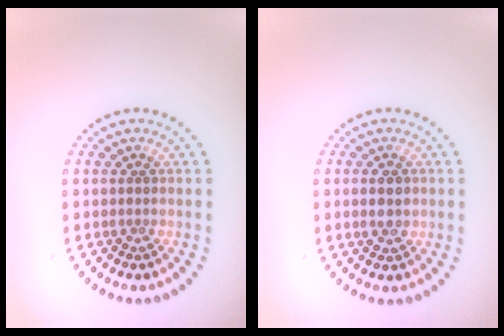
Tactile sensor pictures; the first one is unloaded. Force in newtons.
{"total": 1.6, "press": 1.6, "slide": 0.0}